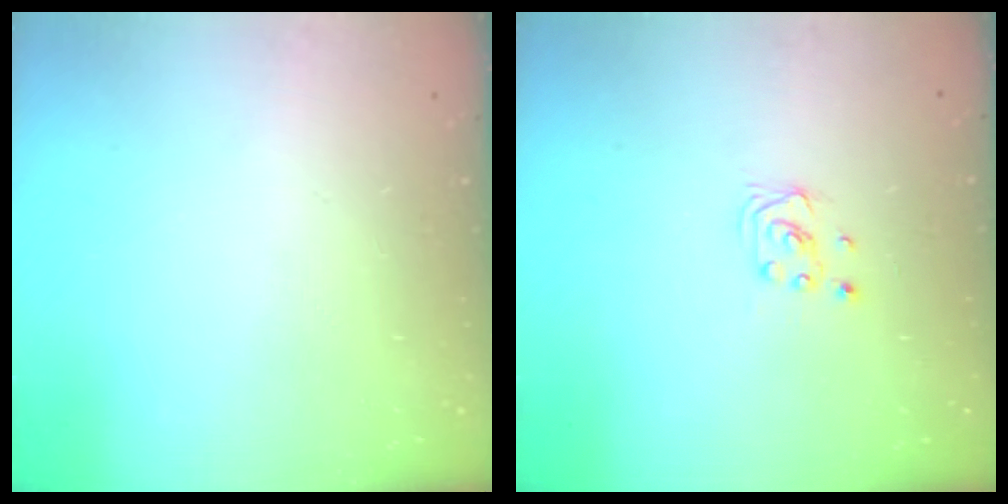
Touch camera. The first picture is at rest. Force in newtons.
{"total": 2.0, "press": 2.0, "slide": 0.1}